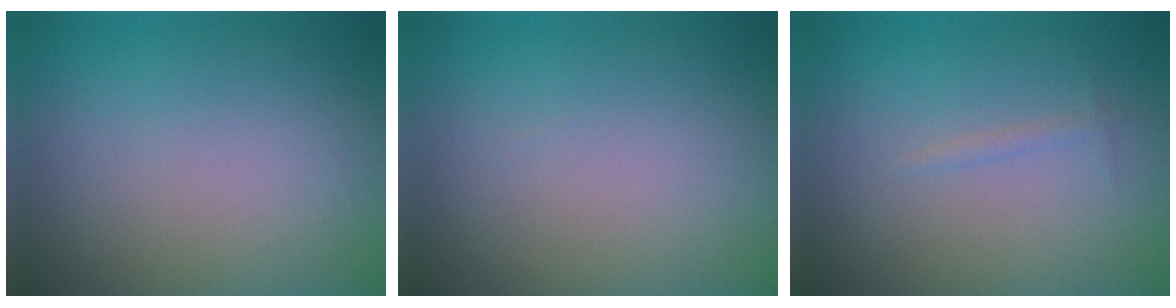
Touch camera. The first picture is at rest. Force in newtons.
{"total": 0.0}
{"total": 0.6, "press": 0.6, "slide": 0.0}